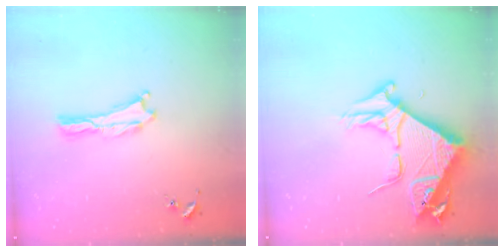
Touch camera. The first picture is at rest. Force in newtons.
{"total": 8.8, "press": 8.7, "slide": 1.1}